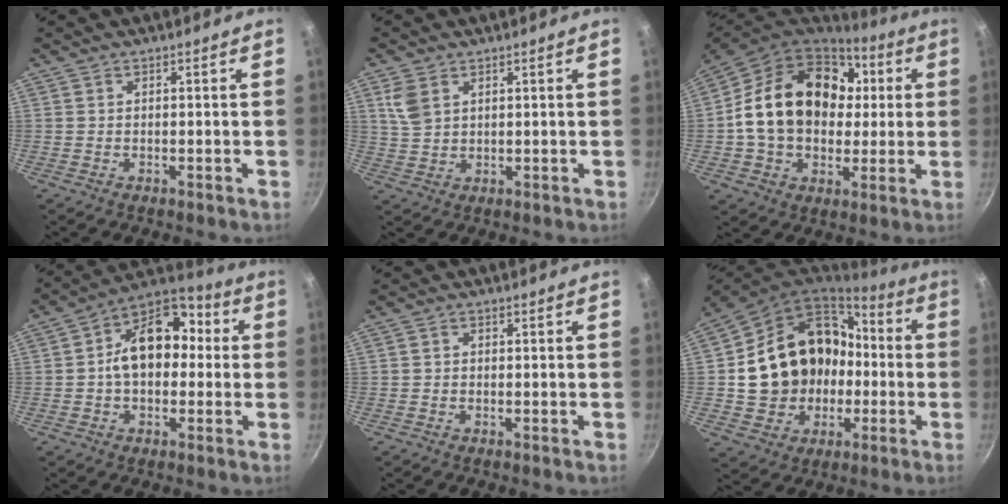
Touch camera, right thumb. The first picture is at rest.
{"total": 5.1, "force": [2.3, 3.4, 3.0], "torque": [-0.061, -0.004, 0.053]}
{"total": 24.1, "force": [3.2, 18.0, 15.7], "torque": [-0.253, 0.027, 0.054]}
{"total": 15.4, "force": [1.0, 10.9, 10.9], "torque": [-0.121, 0.042, -0.005]}
{"total": 0.8, "force": [0.0, 0.7, 0.4], "torque": [-0.005, 0.005, 0.000]}
{"total": 22.3, "force": [-0.9, 18.8, 12.0], "torque": [-0.184, 0.054, 0.007]}